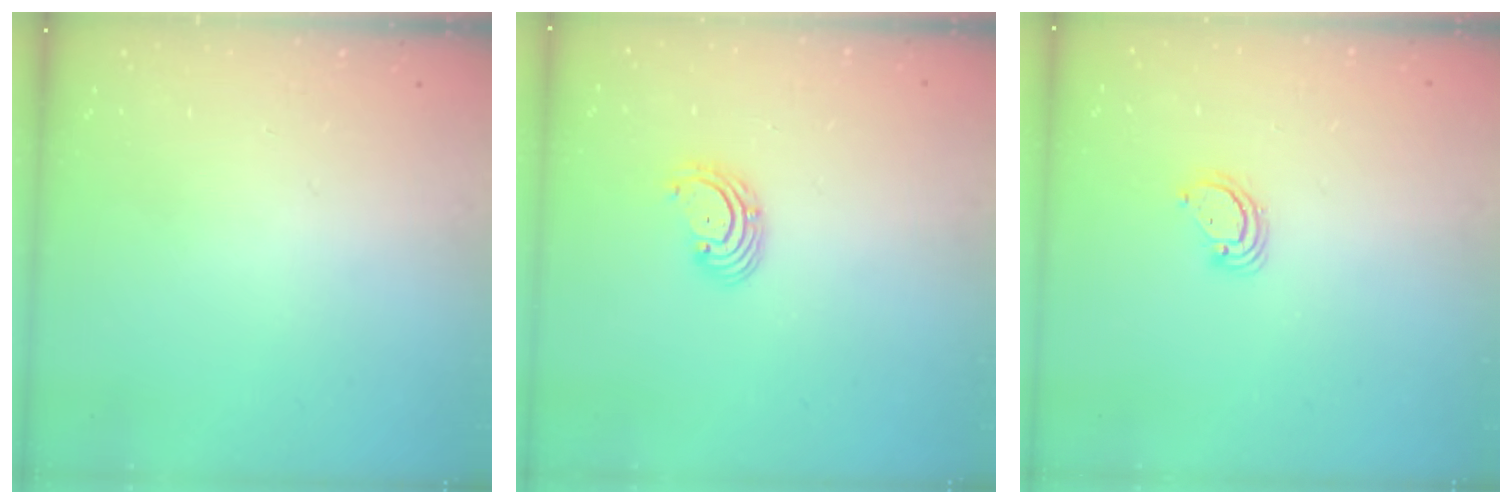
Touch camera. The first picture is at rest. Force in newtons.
{"total": 2.7, "press": 2.7, "slide": 0.3}
{"total": 3.5, "press": 3.5, "slide": 0.1}